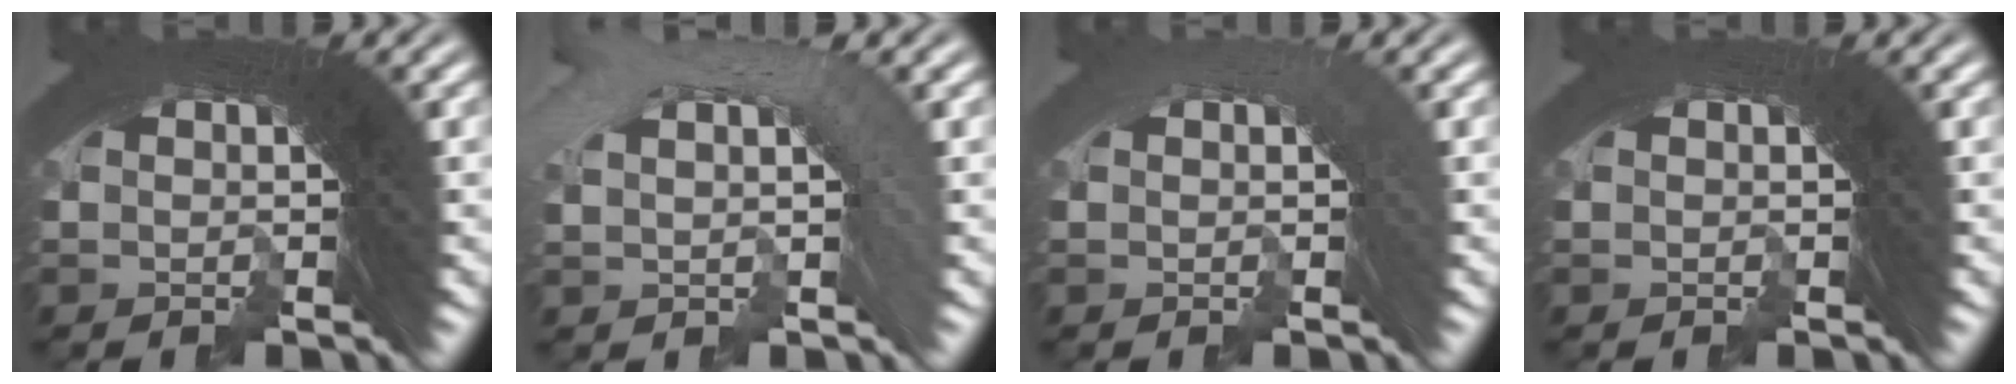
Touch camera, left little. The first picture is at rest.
{"total": 3.0, "force": [-2.5, 1.7, -0.3], "torque": [0.003, 0.004, -0.041]}
{"total": 3.3, "force": [-2.2, -1.0, -2.3], "torque": [0.034, -0.013, -0.027]}
{"total": 1.3, "force": [-0.7, -0.6, -0.9], "torque": [0.010, -0.006, -0.008]}